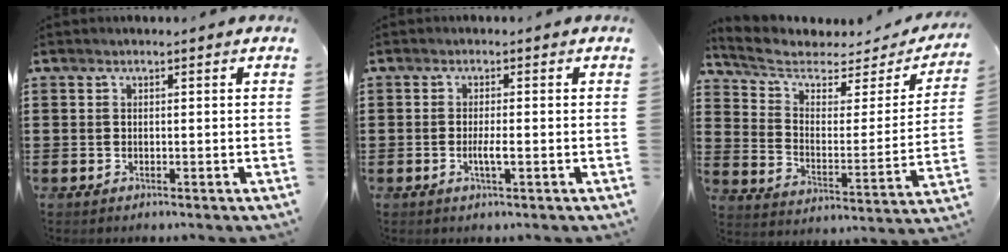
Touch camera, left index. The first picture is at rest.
{"total": 2.3, "force": [-0.8, 0.3, 2.1], "torque": [-0.044, -0.003, -0.016]}
{"total": 5.5, "force": [4.0, 2.5, 2.8], "torque": [-0.076, -0.024, 0.068]}